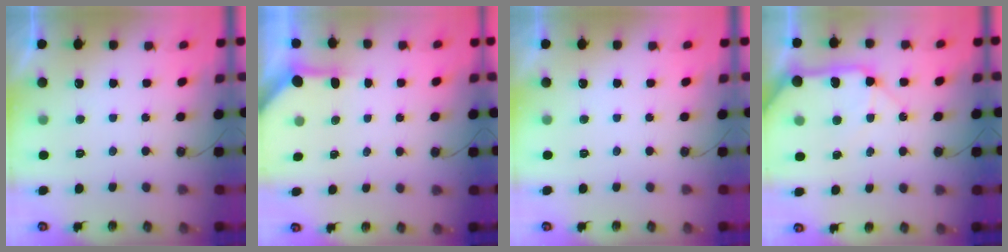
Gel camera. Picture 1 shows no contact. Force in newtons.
{"total": 3.5, "press": 3.5, "slide": 0.3}
{"total": 0.0}
{"total": 15.4, "press": 15.2, "slide": 2.6}